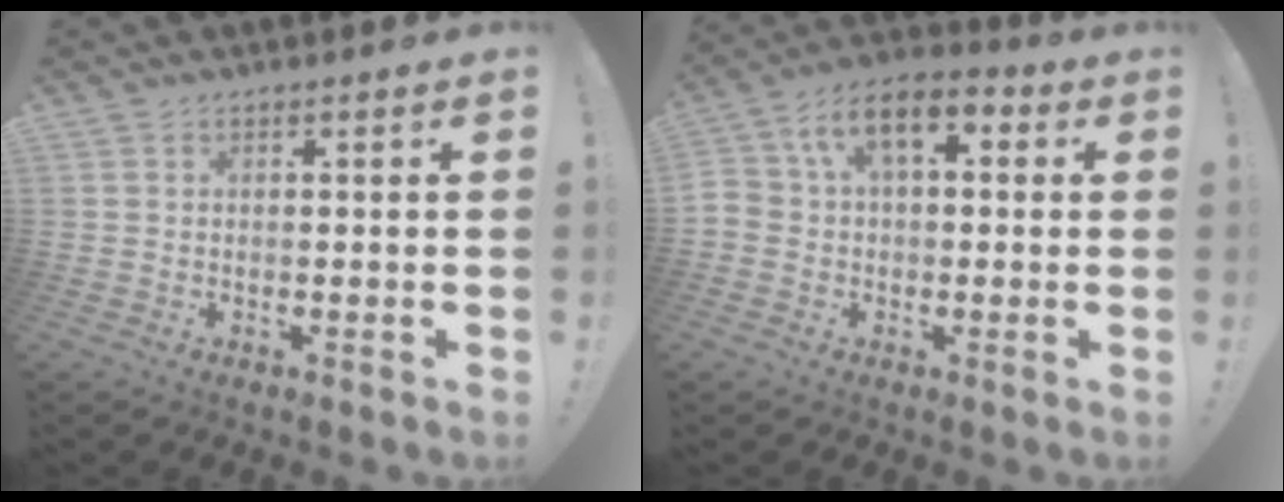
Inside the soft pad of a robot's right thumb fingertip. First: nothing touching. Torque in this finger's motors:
{"motor_torque": [1.51, 1.52, 0.15, 0.16, 0.09]}